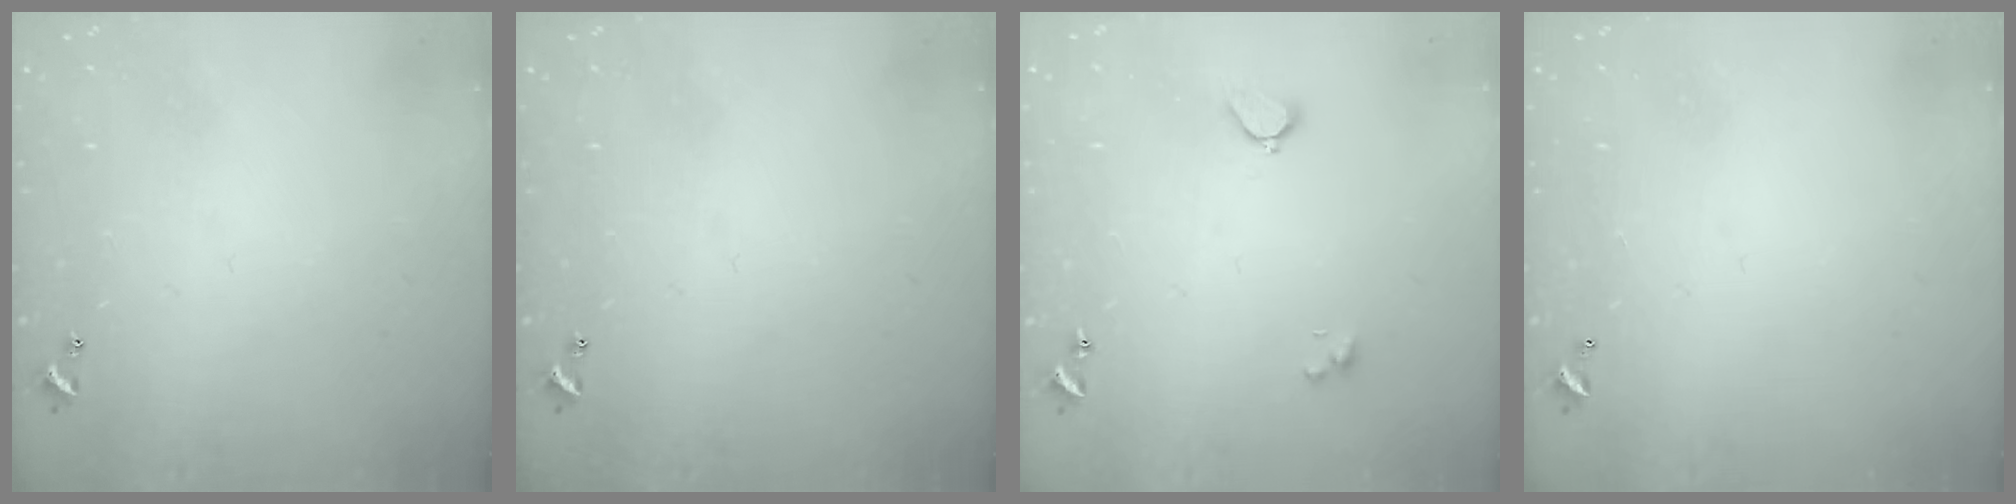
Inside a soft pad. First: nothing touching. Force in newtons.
{"total": 0.0}
{"total": 1.9, "press": 1.9, "slide": 0.6}
{"total": 2.8, "press": 2.8, "slide": 0.1}